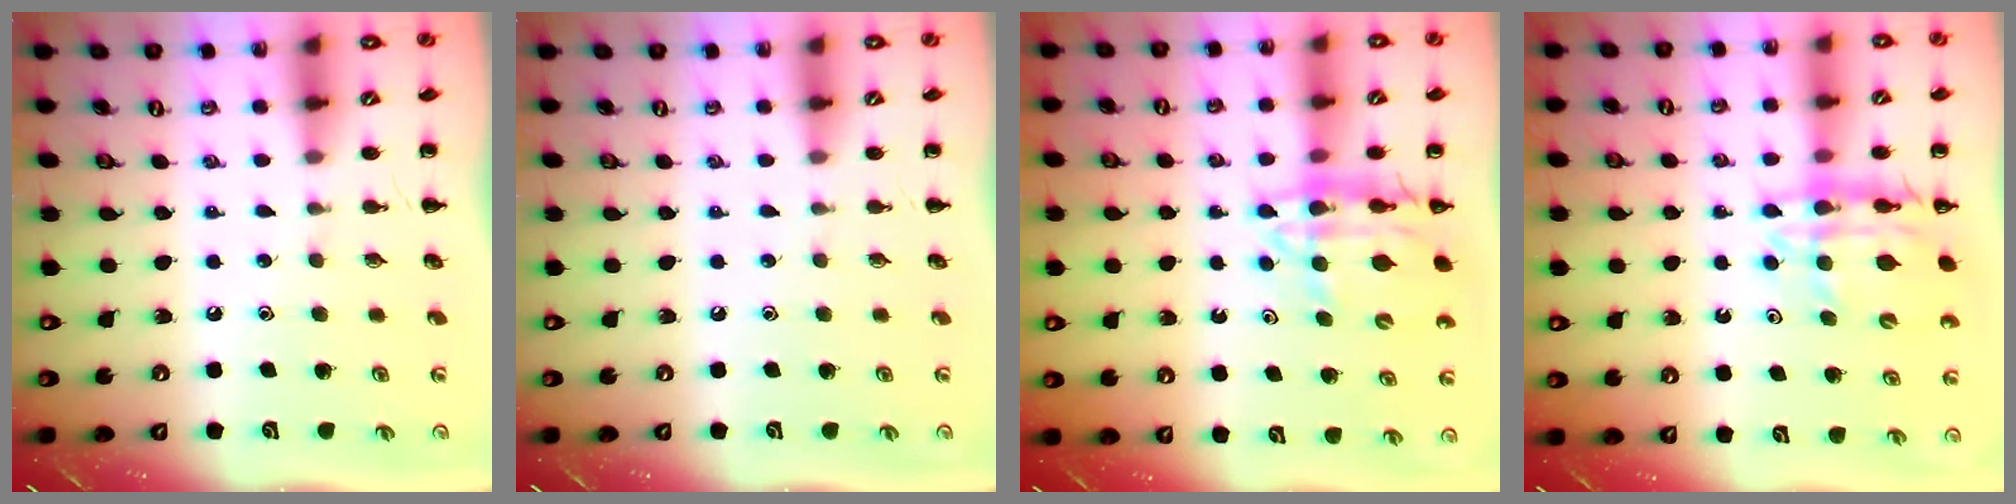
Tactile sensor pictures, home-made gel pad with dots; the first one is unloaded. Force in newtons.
{"total": 0.0}
{"total": 12.7, "press": 12.2, "slide": 3.5}
{"total": 12.9, "press": 12.4, "slide": 3.7}